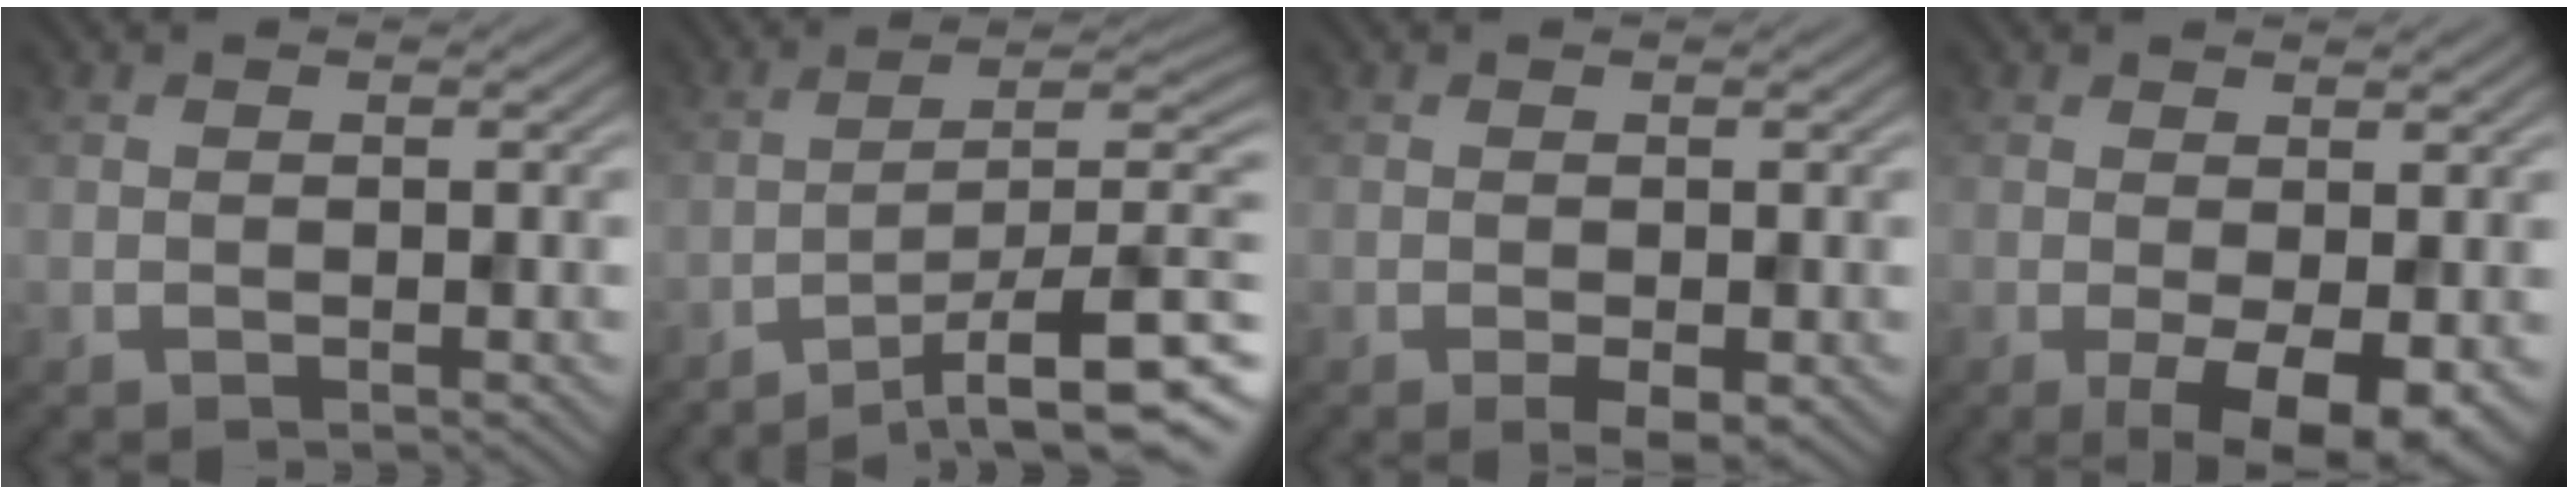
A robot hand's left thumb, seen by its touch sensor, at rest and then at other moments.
{"total": 12.6, "force": [-8.3, 2.3, 9.2], "torque": [-0.134, 0.006, -0.129]}
{"total": 1.9, "force": [-0.7, 0.7, 1.7], "torque": [-0.029, -0.007, -0.011]}
{"total": 6.0, "force": [-1.5, 2.1, 5.4], "torque": [-0.085, -0.009, -0.020]}